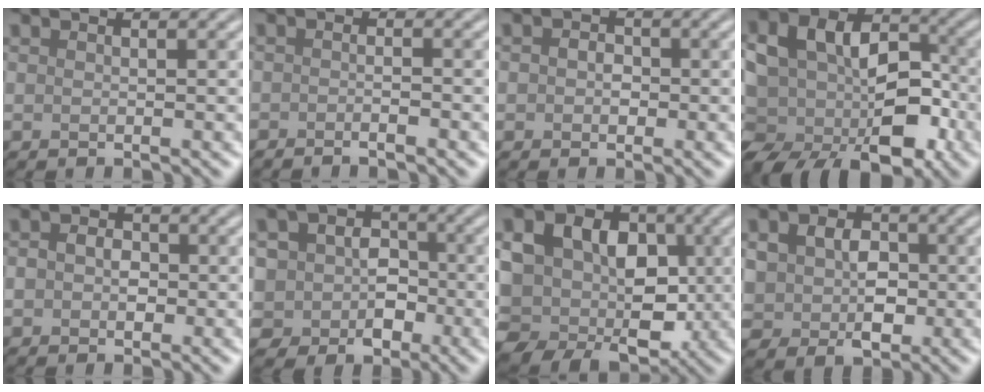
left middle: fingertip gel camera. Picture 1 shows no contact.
{"total": 1.3, "force": [-1.0, 0.2, 0.7], "torque": [-0.011, -0.005, -0.018]}
{"total": 1.5, "force": [0.0, 1.2, 0.9], "torque": [-0.011, 0.000, -0.008]}
{"total": 12.5, "force": [-2.1, 9.0, 8.4], "torque": [-0.124, 0.013, -0.039]}
{"total": 2.6, "force": [0.0, 2.1, 1.6], "torque": [-0.015, 0.003, -0.010]}
{"total": 7.2, "force": [-0.9, 6.5, 3.0], "torque": [-0.044, 0.021, -0.042]}
{"total": 15.9, "force": [-0.2, 12.7, 9.5], "torque": [-0.167, 0.012, -0.009]}
{"total": 5.4, "force": [0.0, 4.3, 3.3], "torque": [-0.054, -0.004, 0.005]}